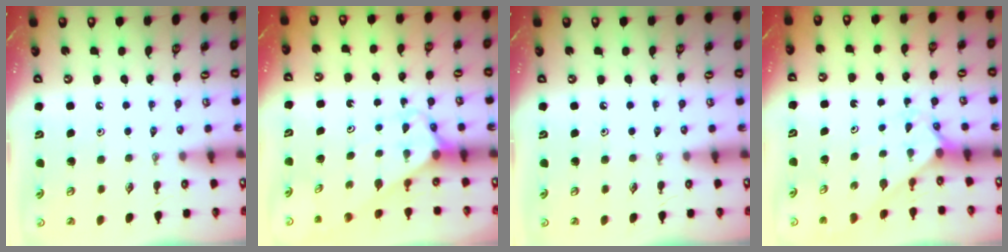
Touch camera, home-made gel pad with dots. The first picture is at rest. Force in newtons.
{"total": 2.9, "press": 2.9, "slide": 0.2}
{"total": 0.0}
{"total": 2.1, "press": 2.1, "slide": 0.2}